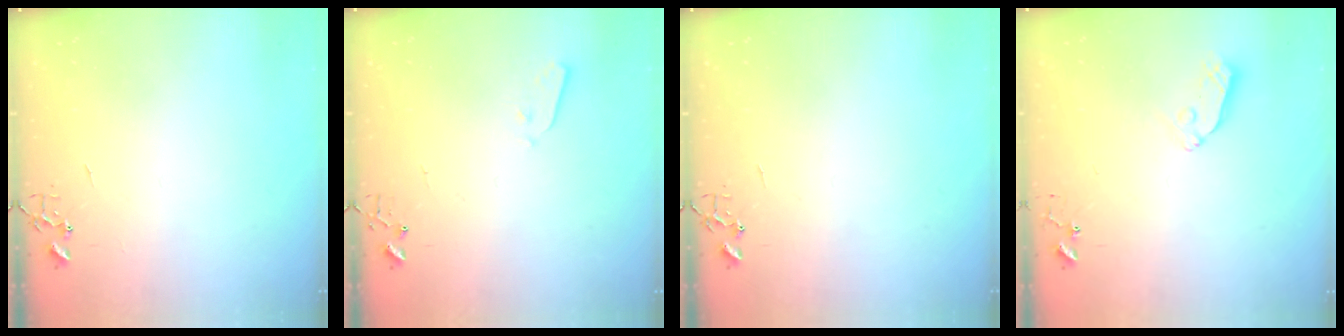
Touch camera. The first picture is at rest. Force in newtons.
{"total": 2.9, "press": 2.9, "slide": 0.4}
{"total": 0.0}
{"total": 7.3, "press": 7.3, "slide": 0.4}